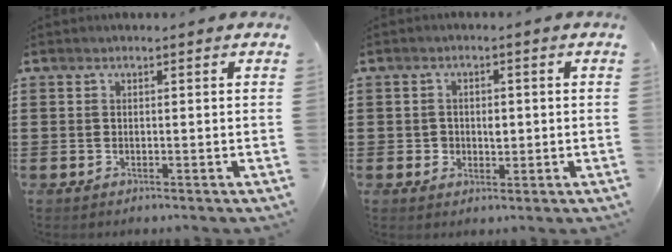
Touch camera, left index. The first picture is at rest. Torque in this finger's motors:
{"motor_torque": [0.13, 0.09, 0.07, 0.00]}